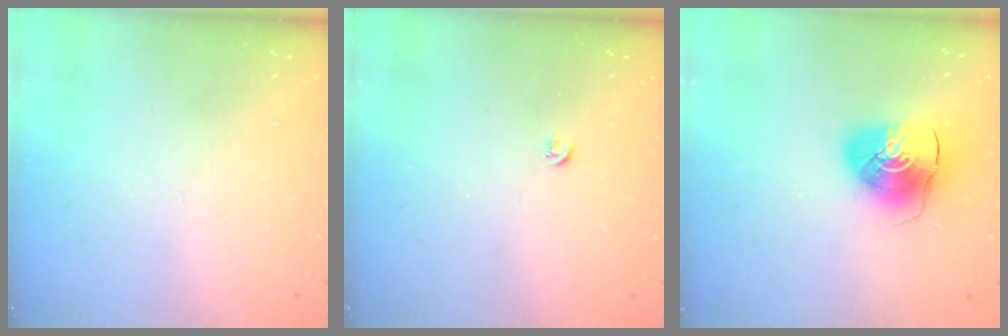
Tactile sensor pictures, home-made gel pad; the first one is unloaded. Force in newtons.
{"total": 3.4, "press": 3.4, "slide": 0.5}
{"total": 11.3, "press": 11.2, "slide": 1.4}